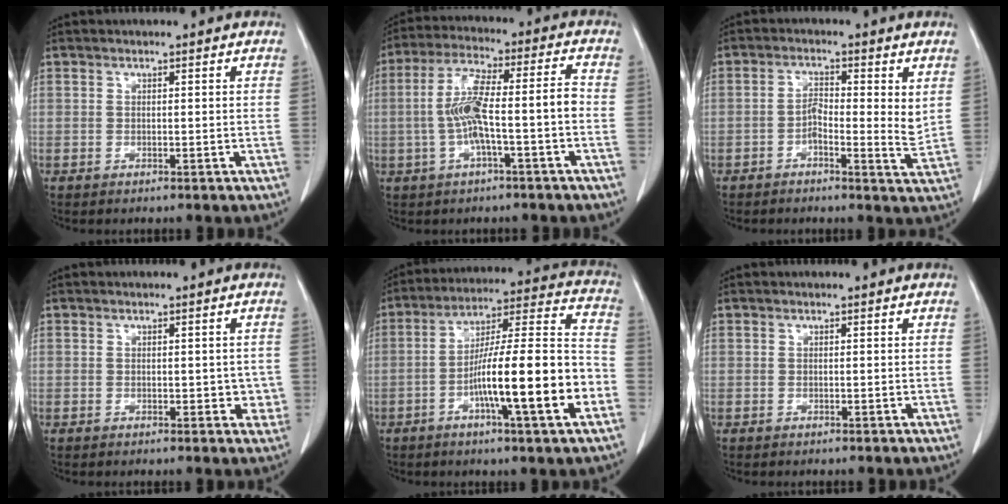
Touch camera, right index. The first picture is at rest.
{"total": 10.4, "force": [-1.9, 1.2, 10.1], "torque": [-0.196, 0.031, -0.034]}
{"total": 5.1, "force": [0.3, 1.5, 4.9], "torque": [-0.079, 0.003, -0.004]}
{"total": 3.0, "force": [-0.2, 1.9, 2.3], "torque": [-0.015, 0.007, 0.001]}
{"total": 18.4, "force": [-5.8, 0.9, 17.4], "torque": [-0.270, 0.010, -0.092]}
{"total": 0.0}